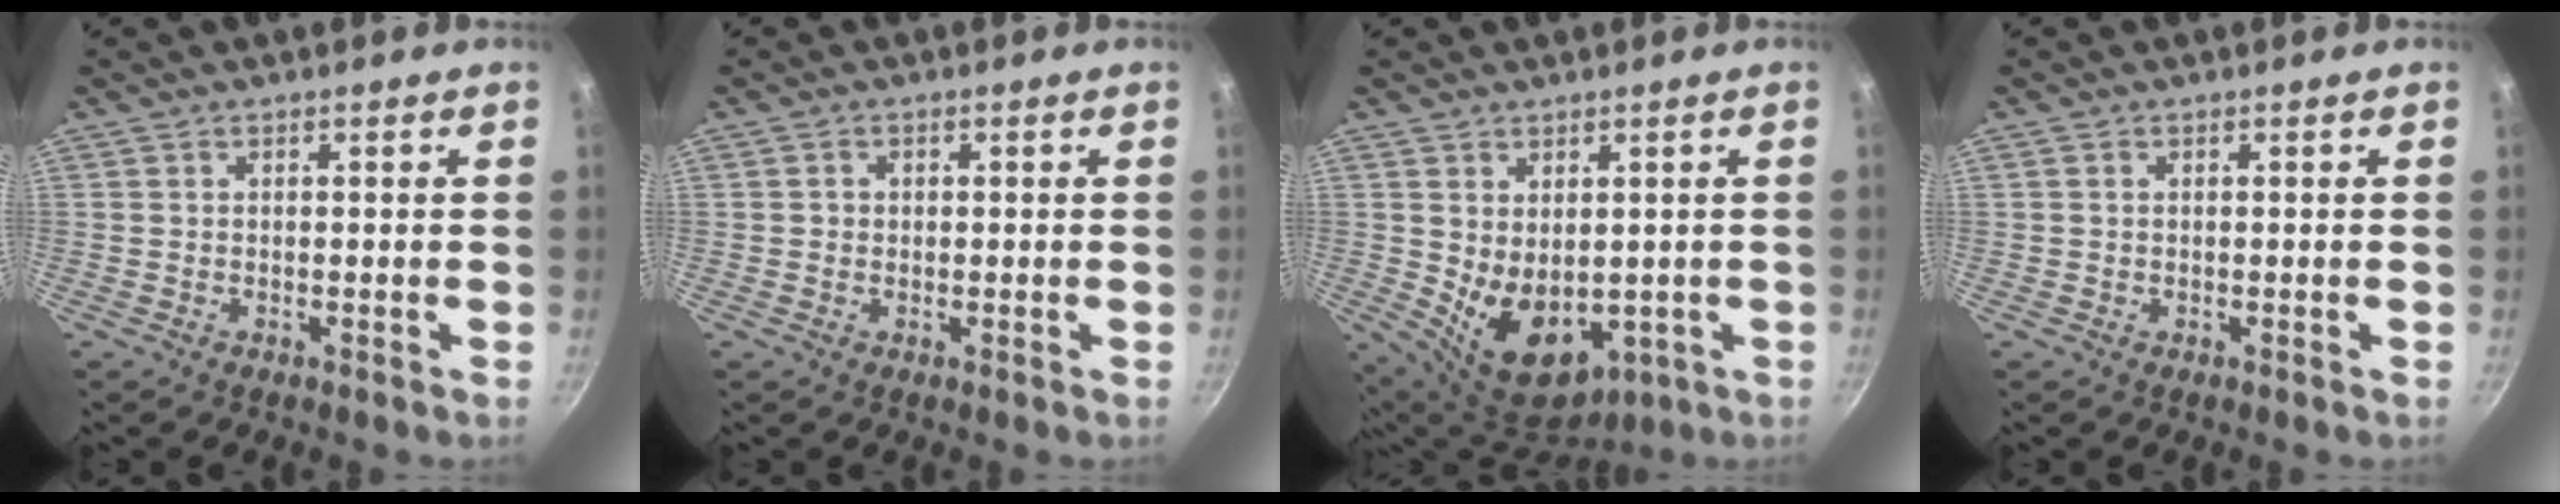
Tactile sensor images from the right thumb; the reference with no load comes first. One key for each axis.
{"total": 1.0, "fx": 0.1, "fy": 1.0, "fz": 0.3, "tx": 0.000, "ty": 0.001, "tz": -0.001}
{"total": 11.3, "fx": -0.3, "fy": 7.7, "fz": 8.2, "tx": -0.108, "ty": -0.027, "tz": 0.024}
{"total": 0.0}